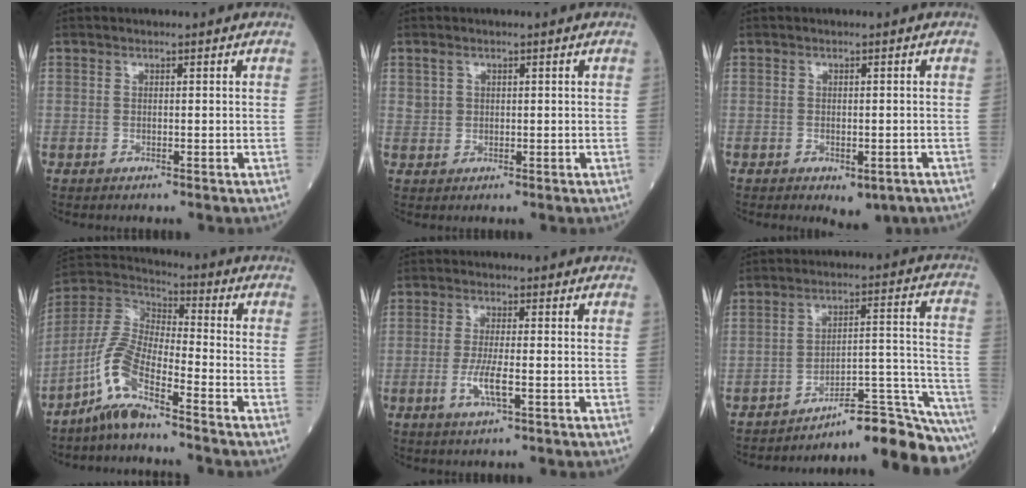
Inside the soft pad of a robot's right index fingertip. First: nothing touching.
{"total": 1.5, "force": [0.9, 1.1, 0.5], "torque": [-0.012, 0.008, 0.021]}
{"total": 3.6, "force": [-2.2, 1.8, 2.2], "torque": [-0.021, -0.004, -0.019]}
{"total": 9.5, "force": [-6.4, 1.7, 6.9], "torque": [-0.165, 0.001, -0.132]}
{"total": 4.5, "force": [-1.3, 0.5, 4.3], "torque": [-0.090, -0.007, -0.022]}
{"total": 16.3, "force": [-15.4, -1.7, 4.9], "torque": [-0.024, 0.044, -0.212]}